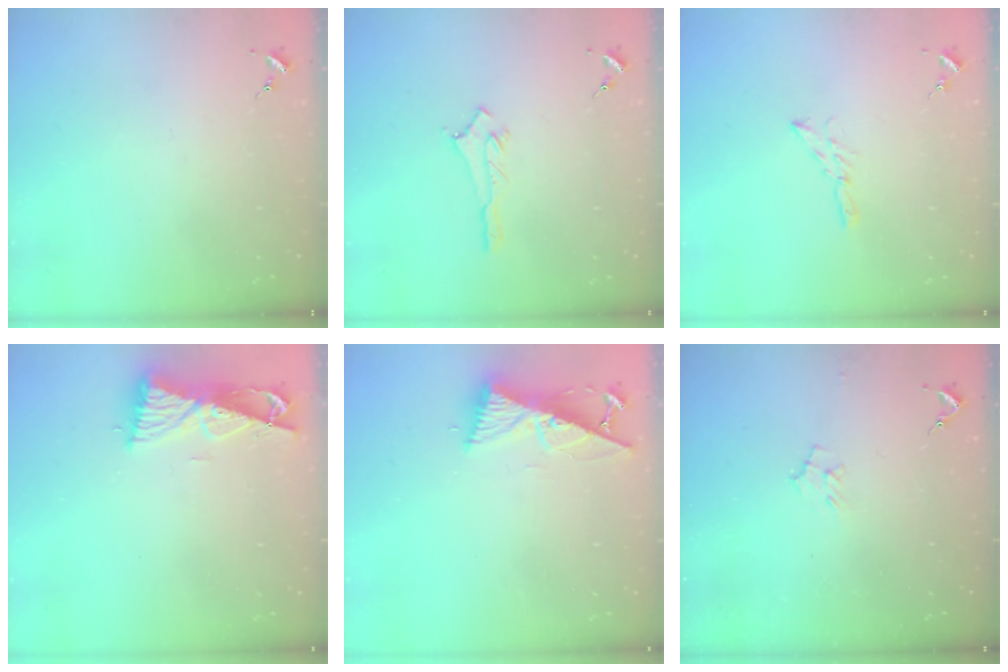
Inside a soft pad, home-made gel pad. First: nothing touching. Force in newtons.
{"total": 2.8, "press": 2.8, "slide": 0.3}
{"total": 4.7, "press": 4.7, "slide": 0.1}
{"total": 8.5, "press": 8.4, "slide": 1.0}
{"total": 10.6, "press": 10.5, "slide": 1.2}
{"total": 6.2, "press": 6.1, "slide": 0.9}